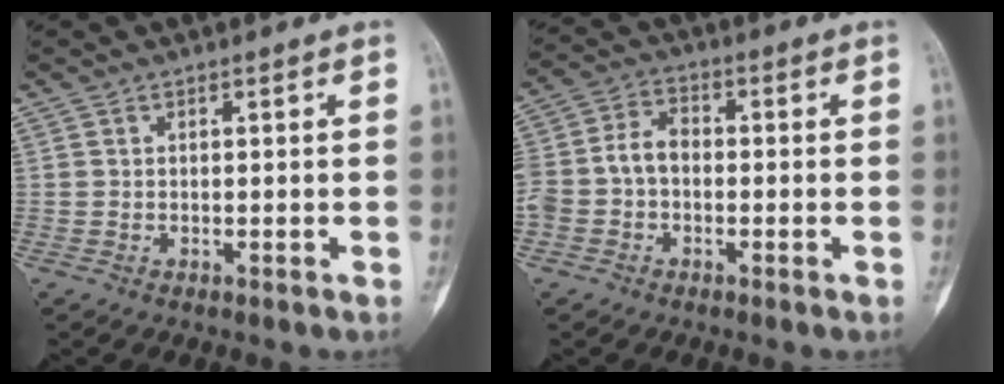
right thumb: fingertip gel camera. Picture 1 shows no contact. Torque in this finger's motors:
{"motor_torque": [1.18, 1.09, 0.98, -0.36, 0.08]}